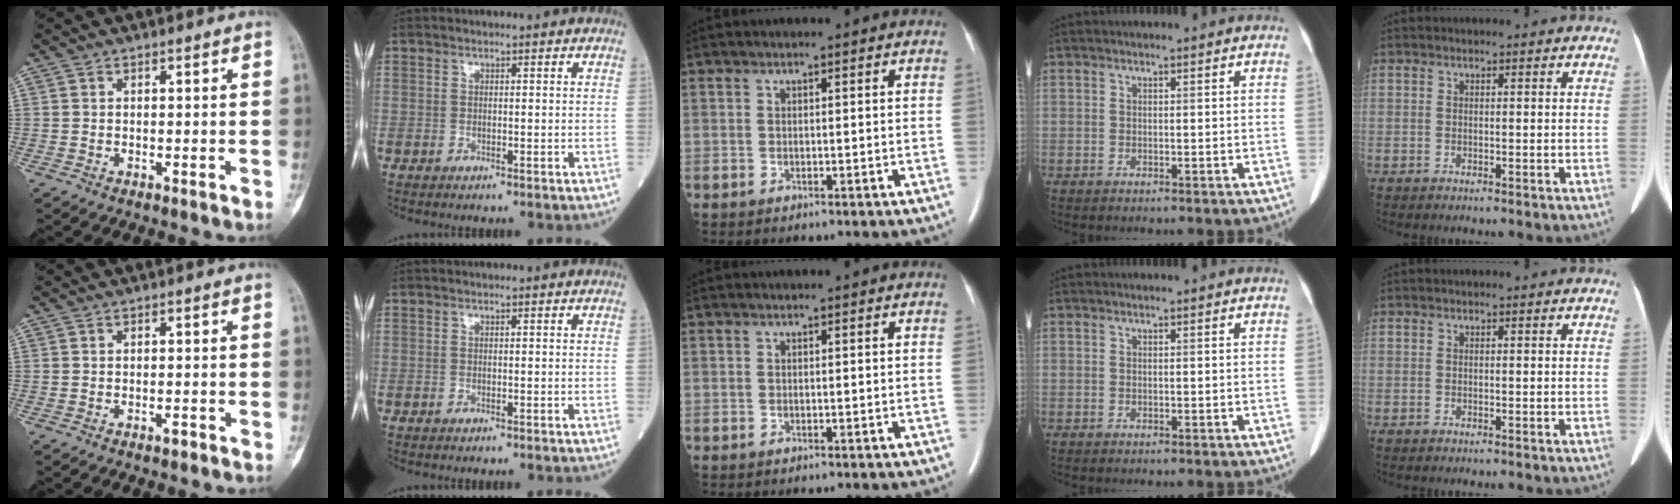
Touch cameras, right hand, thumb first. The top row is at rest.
{"thumb": {"total": 1.2, "force": [-0.8, 0.5, 0.8], "torque": [-0.009, 0.004, -0.013]}}